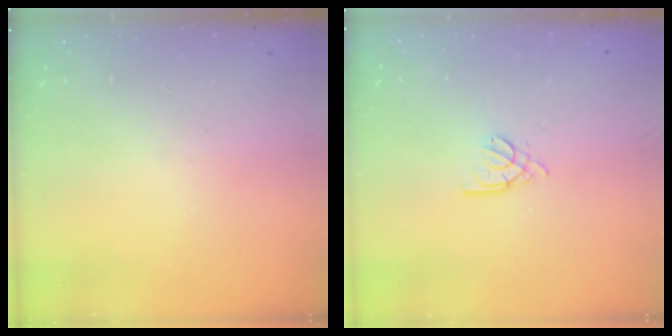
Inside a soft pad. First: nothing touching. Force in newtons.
{"total": 2.6, "press": 2.5, "slide": 0.5}